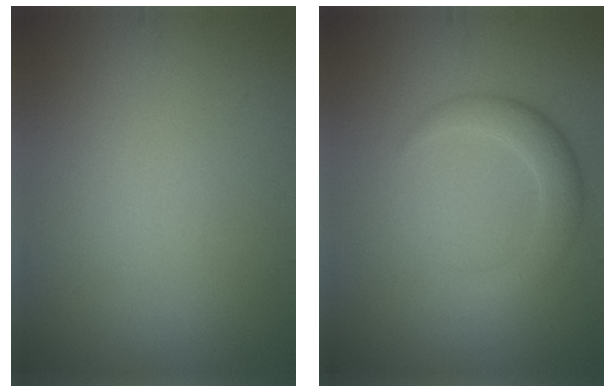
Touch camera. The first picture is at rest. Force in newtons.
{"total": 2.8, "press": 2.8, "slide": 0.1}